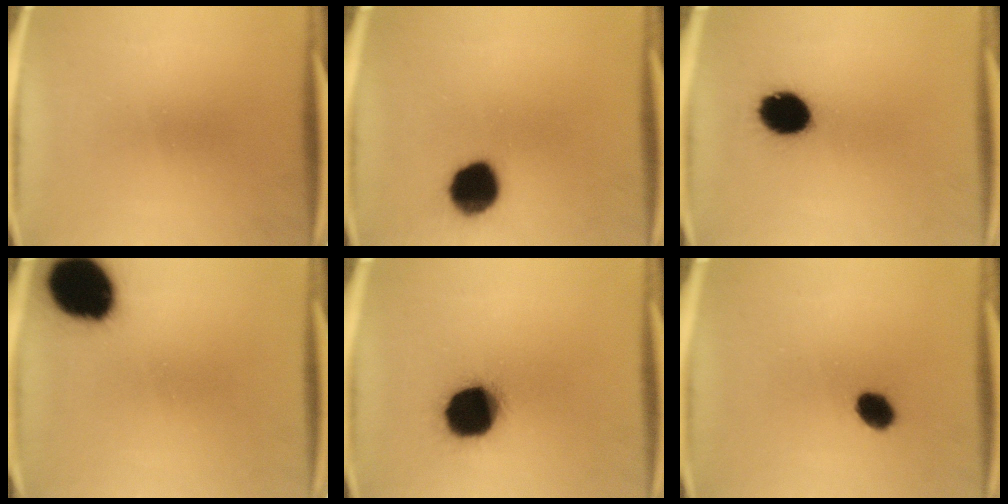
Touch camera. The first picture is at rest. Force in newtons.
{"total": 12.1}
{"total": 11.7}
{"total": 18.9}
{"total": 18.5}
{"total": 5.2}